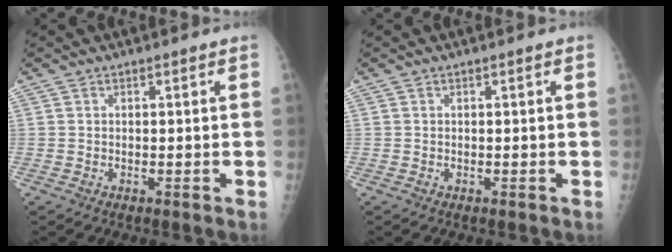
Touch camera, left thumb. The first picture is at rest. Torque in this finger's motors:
{"motor_torque": [-0.30, 0.31, -0.28, 0.17, 0.00]}